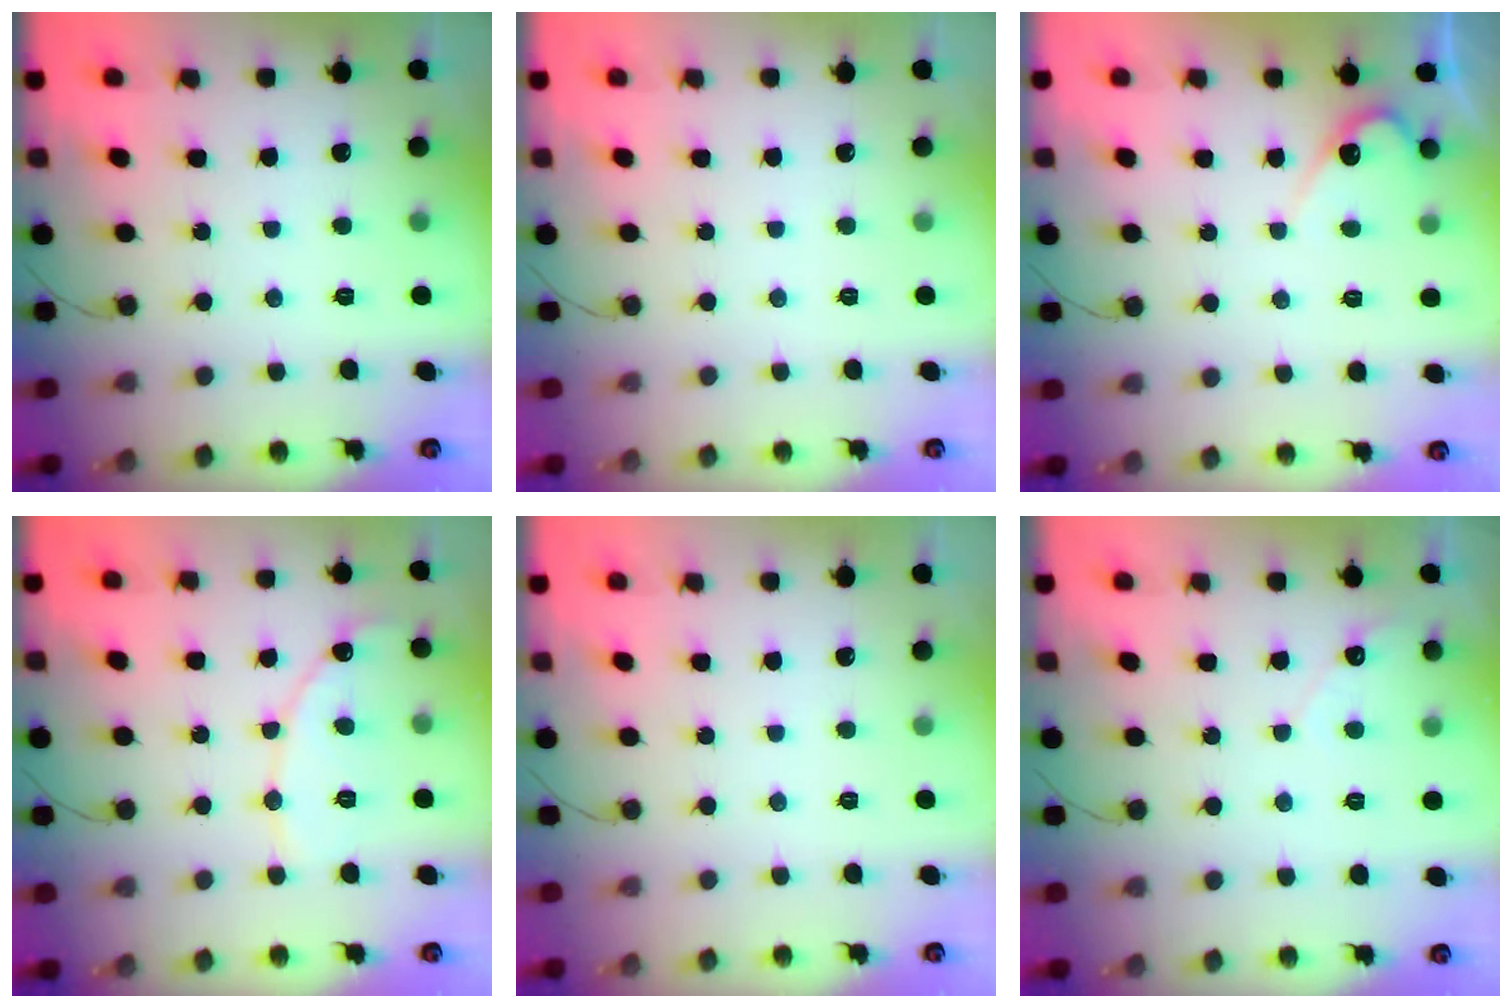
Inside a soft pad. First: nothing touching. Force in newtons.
{"total": 0.0}
{"total": 4.4, "press": 4.4, "slide": 0.4}
{"total": 9.7, "press": 9.7, "slide": 0.7}
{"total": 0.0}
{"total": 2.7, "press": 2.7, "slide": 0.2}